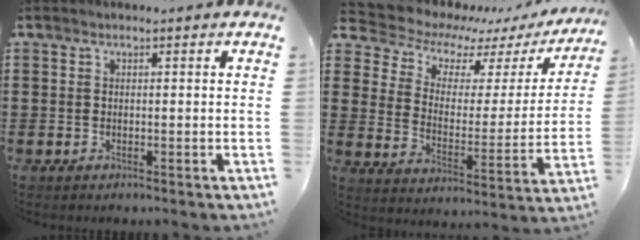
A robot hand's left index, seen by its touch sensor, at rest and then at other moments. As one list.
[{"total": 6.5, "force": [5.7, 2.7, 1.4], "torque": [-0.057, -0.045, 0.097]}]